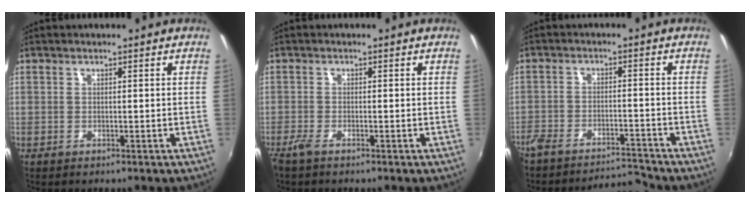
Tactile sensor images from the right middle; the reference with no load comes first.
{"total": 1.9, "force": [-1.5, 0.4, 1.1], "torque": [-0.027, -0.006, -0.033]}
{"total": 8.0, "force": [-7.9, 0.8, 1.2], "torque": [-0.037, 0.012, -0.130]}